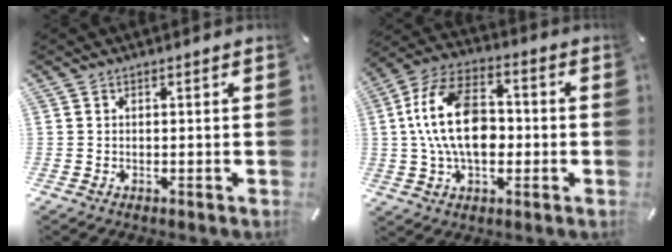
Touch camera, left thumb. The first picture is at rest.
{"total": 16.4, "force": [0.0, 10.7, 12.5], "torque": [-0.265, 0.010, -0.002]}